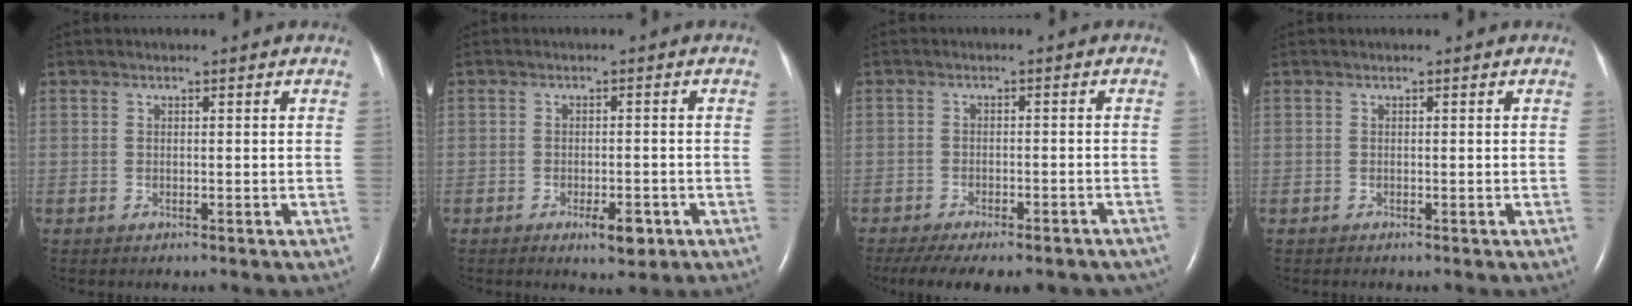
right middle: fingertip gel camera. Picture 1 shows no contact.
{"total": 3.7, "force": [-1.9, 1.2, 2.9], "torque": [-0.043, -0.002, -0.020]}
{"total": 16.4, "force": [-12.9, 5.8, 8.3], "torque": [-0.152, -0.011, -0.160]}
{"total": 0.0}